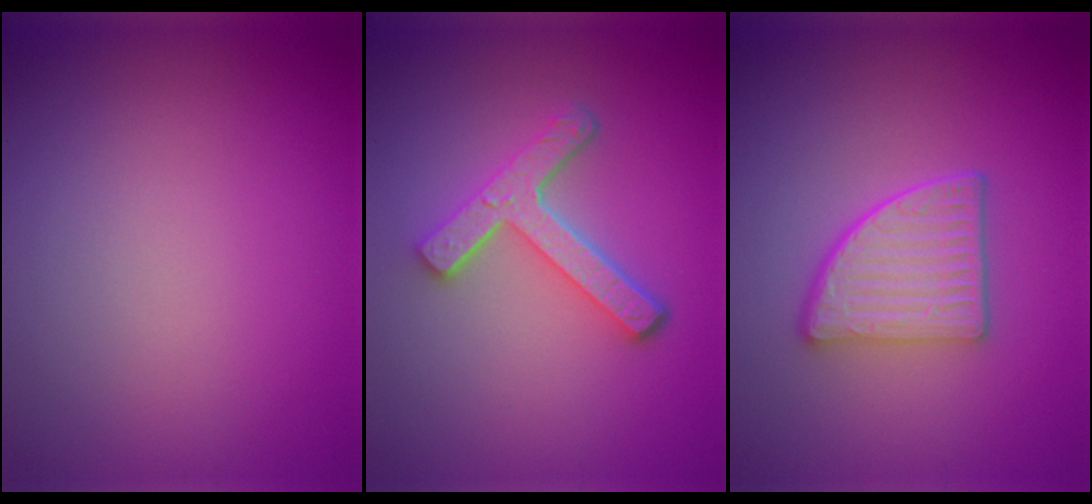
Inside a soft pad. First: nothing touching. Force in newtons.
{"total": 4.6, "press": 3.4, "slide": 3.0}
{"total": 4.6, "press": 3.7, "slide": 2.7}